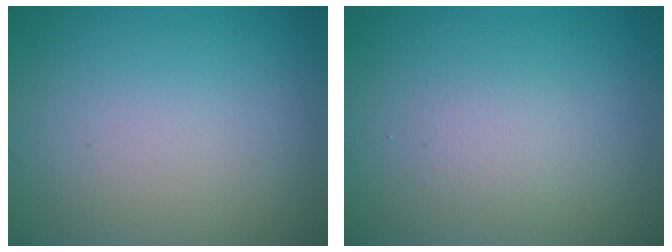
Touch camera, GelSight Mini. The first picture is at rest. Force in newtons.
{"total": 1.4, "press": 1.3, "slide": 0.1}